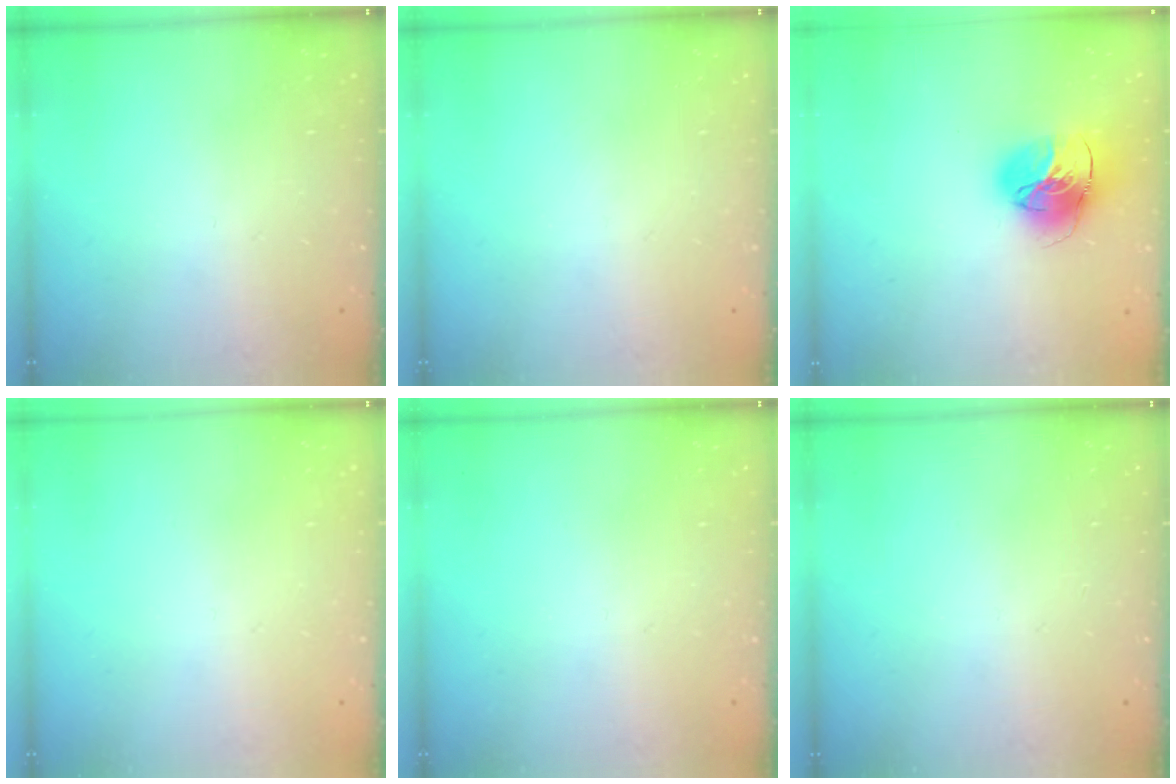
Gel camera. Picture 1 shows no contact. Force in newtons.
{"total": 0.0}
{"total": 17.5, "press": 17.4, "slide": 1.7}
{"total": 0.0}
{"total": 0.0}
{"total": 0.0}